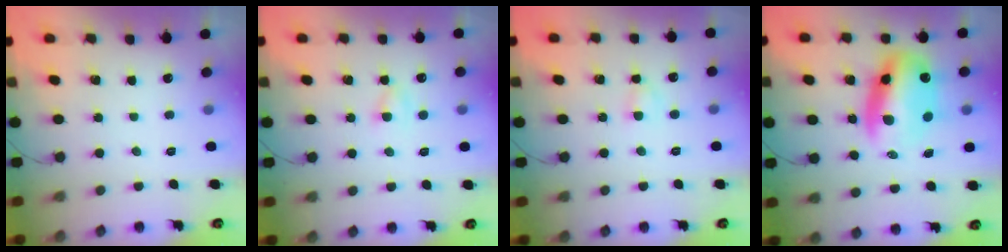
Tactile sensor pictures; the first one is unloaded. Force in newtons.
{"total": 1.7, "press": 1.6, "slide": 0.5}
{"total": 3.4, "press": 3.2, "slide": 1.2}
{"total": 14.1, "press": 13.7, "slide": 3.4}